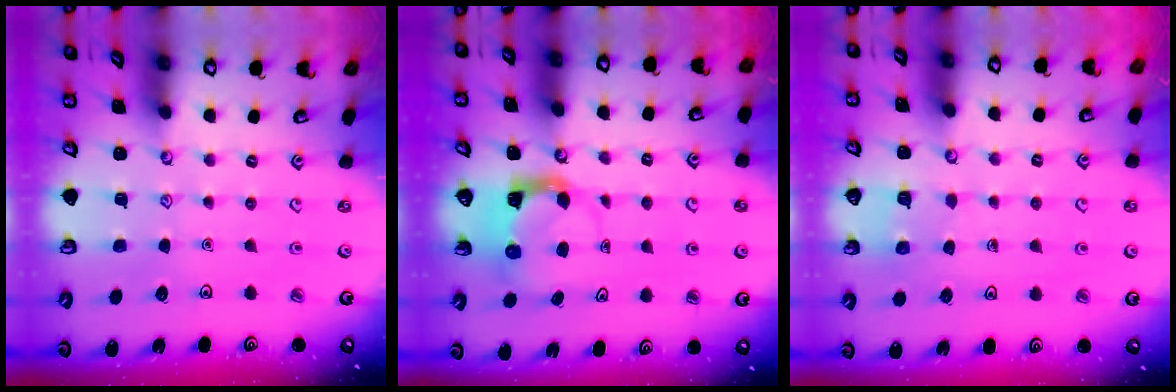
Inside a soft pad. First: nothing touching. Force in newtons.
{"total": 4.0, "press": 4.0, "slide": 0.4}
{"total": 2.8, "press": 2.8, "slide": 0.1}